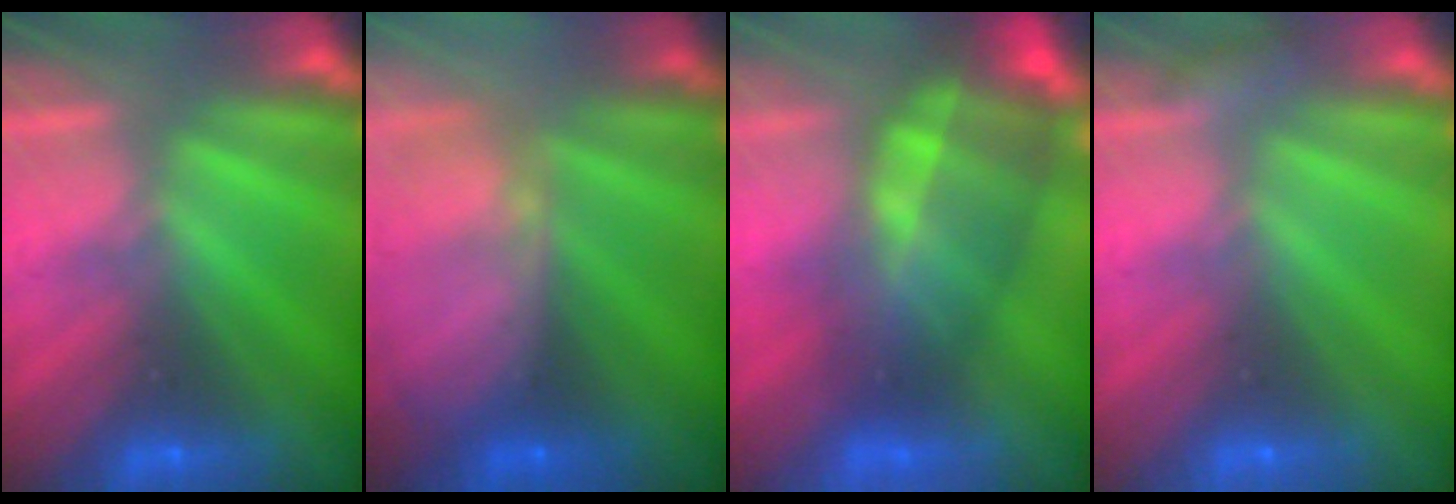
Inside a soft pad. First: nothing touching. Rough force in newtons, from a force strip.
{"total": 6.6}
{"total": 9.4}
{"total": 2.3}